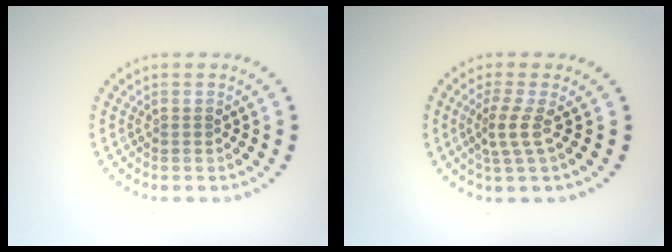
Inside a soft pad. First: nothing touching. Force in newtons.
{"total": 2.2, "press": 1.5, "slide": 1.7}